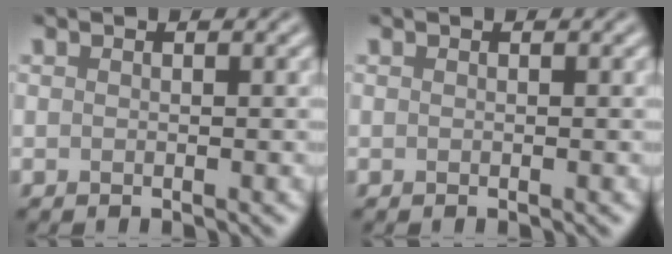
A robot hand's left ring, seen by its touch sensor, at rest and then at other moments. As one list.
[{"total": 0.0}]